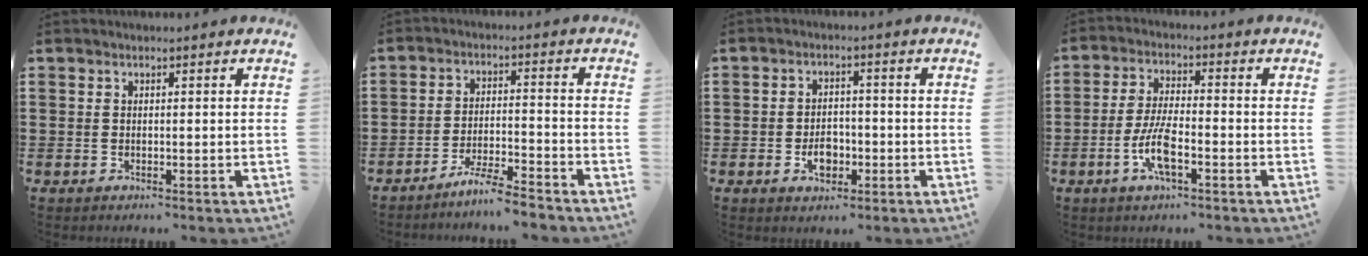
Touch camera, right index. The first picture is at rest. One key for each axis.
{"total": 5.4, "fx": -5.0, "fy": -0.2, "fz": 2.1, "tx": -0.041, "ty": -0.004, "tz": -0.096}
{"total": 3.9, "fx": -1.4, "fy": 2.5, "fz": 2.7, "tx": -0.045, "ty": -0.003, "tz": -0.024}
{"total": 6.7, "fx": -2.5, "fy": 1.7, "fz": 6.0, "tx": -0.133, "ty": -0.012, "tz": -0.049}